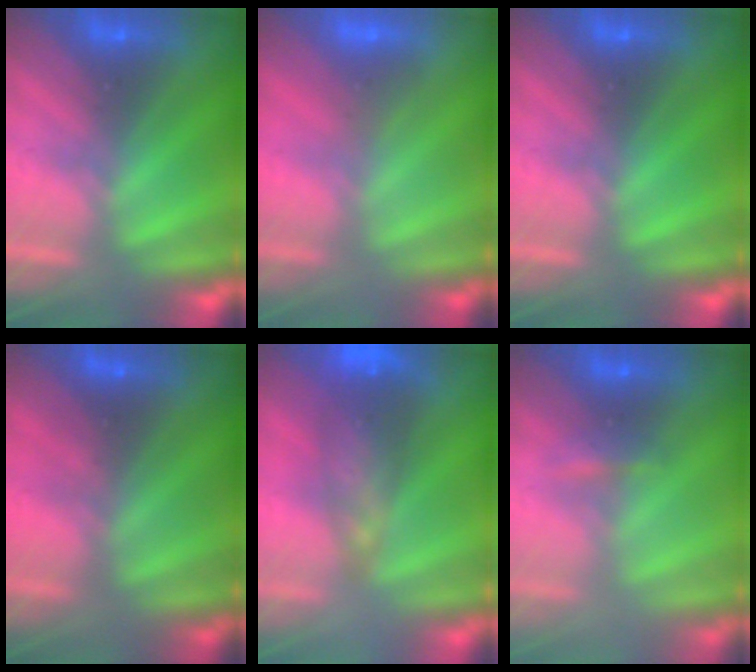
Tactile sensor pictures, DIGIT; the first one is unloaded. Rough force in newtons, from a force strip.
{"total": 2.9}
{"total": 0.0}
{"total": 2.2}
{"total": 7.3}
{"total": 2.2}